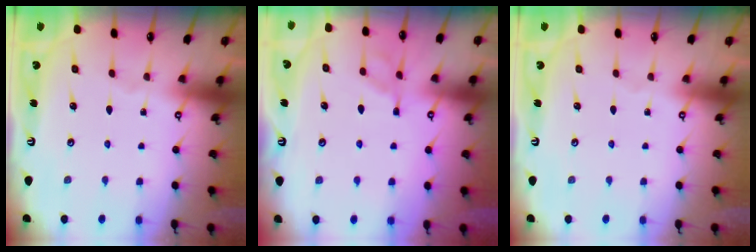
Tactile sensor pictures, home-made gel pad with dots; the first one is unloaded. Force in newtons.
{"total": 6.3, "press": 6.2, "slide": 0.8}
{"total": 0.0}